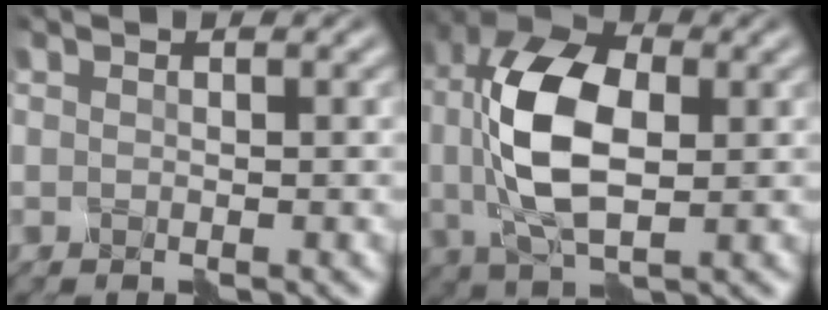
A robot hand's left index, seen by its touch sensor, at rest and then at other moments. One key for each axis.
{"total": 9.6, "fx": 0.4, "fy": 5.0, "fz": 8.2, "tx": -0.177, "ty": 0.011, "tz": 0.004}